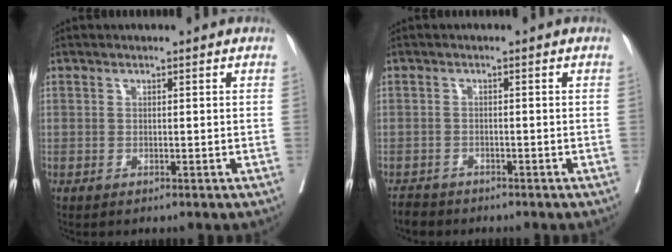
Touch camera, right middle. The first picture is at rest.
{"total": 2.5, "force": [-2.3, 1.0, -0.1], "torque": [-0.003, -0.002, -0.042]}